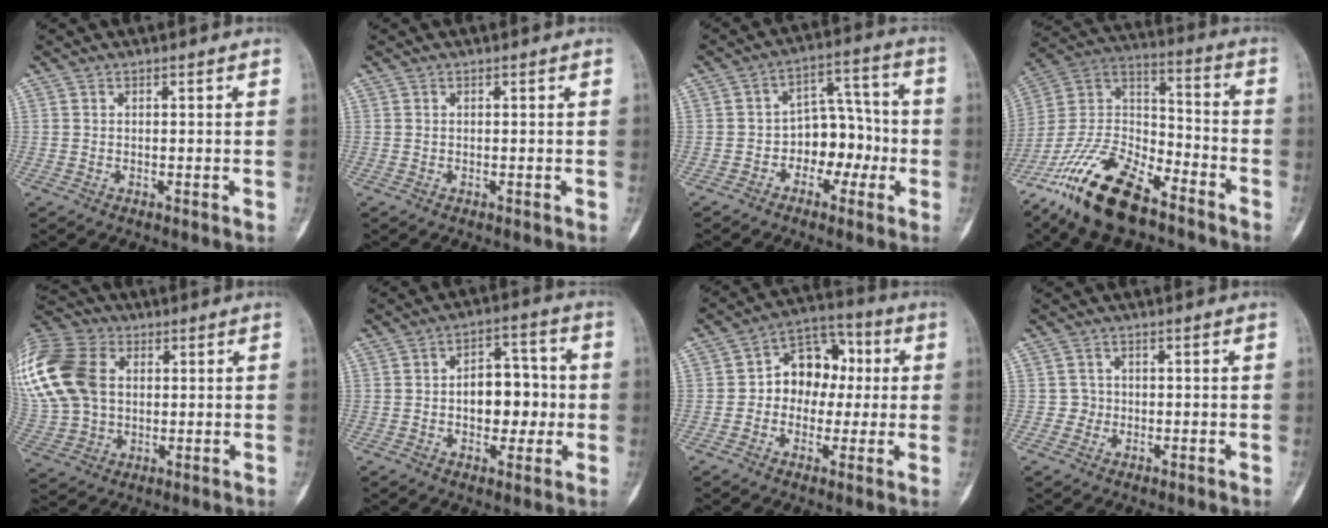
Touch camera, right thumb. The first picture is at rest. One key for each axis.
{"total": 0.0}
{"total": 9.5, "fx": -2.6, "fy": 6.7, "fz": 6.1, "tx": -0.048, "ty": 0.048, "tz": -0.049}
{"total": 21.1, "fx": -14.3, "fy": 8.7, "fz": 12.8, "tx": -0.259, "ty": 0.067, "tz": -0.269}
{"total": 24.5, "fx": 5.7, "fy": 18.0, "fz": 15.6, "tx": -0.377, "ty": 0.040, "tz": 0.116}
{"total": 10.3, "fx": -0.6, "fy": 6.6, "fz": 7.9, "tx": -0.072, "ty": 0.025, "tz": -0.012}
{"total": 11.7, "fx": 0.7, "fy": 9.1, "fz": 7.4, "tx": -0.064, "ty": 0.034, "tz": -0.001}
{"total": 2.5, "fx": -0.6, "fy": 2.4, "fz": 0.0, "tx": 0.019, "ty": 0.011, "tz": -0.018}